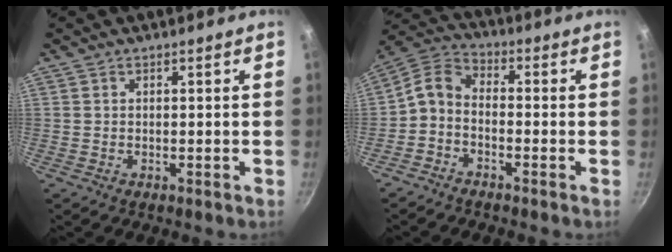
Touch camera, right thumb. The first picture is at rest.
{"total": 6.3, "force": [-2.4, 4.0, 4.2], "torque": [-0.095, 0.048, -0.062]}